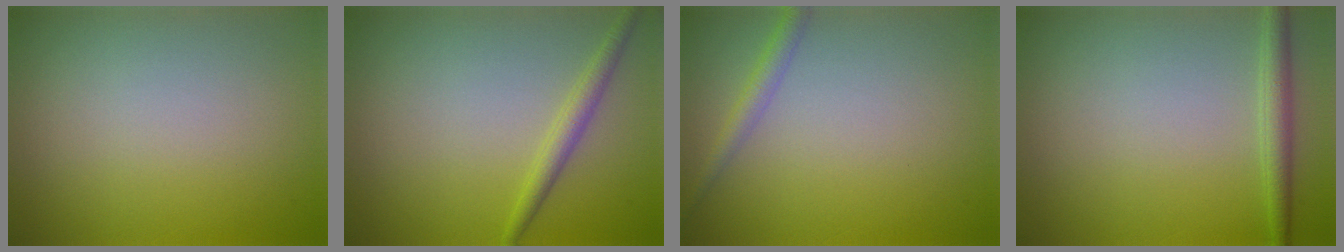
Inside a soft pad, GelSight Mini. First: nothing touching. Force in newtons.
{"total": 1.8, "press": 1.8, "slide": 0.0}
{"total": 1.7, "press": 1.7, "slide": 0.1}
{"total": 2.0, "press": 2.0, "slide": 0.1}